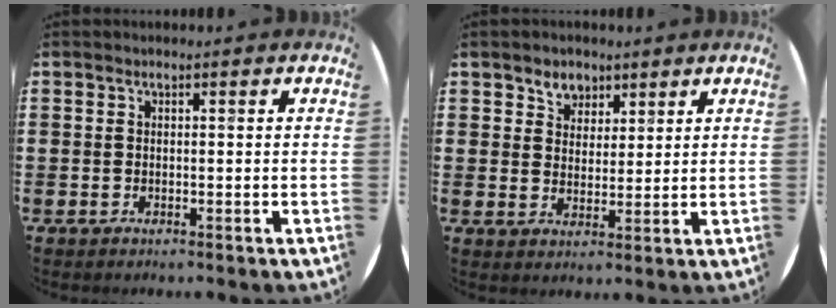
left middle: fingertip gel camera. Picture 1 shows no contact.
{"total": 3.4, "force": [2.6, 2.1, 0.1], "torque": [-0.010, 0.004, 0.050]}